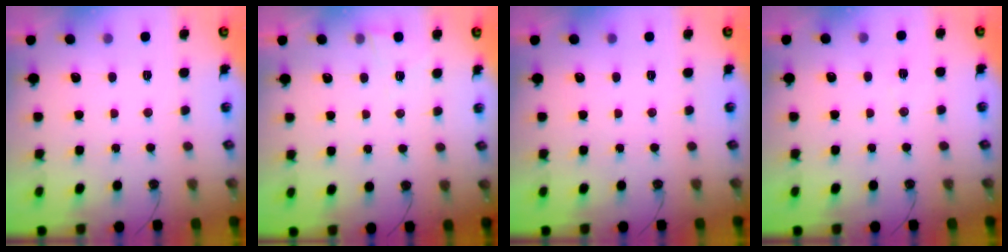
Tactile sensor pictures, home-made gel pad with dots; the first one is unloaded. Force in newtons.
{"total": 3.0, "press": 2.8, "slide": 1.1}
{"total": 0.0}
{"total": 5.9, "press": 3.7, "slide": 4.5}